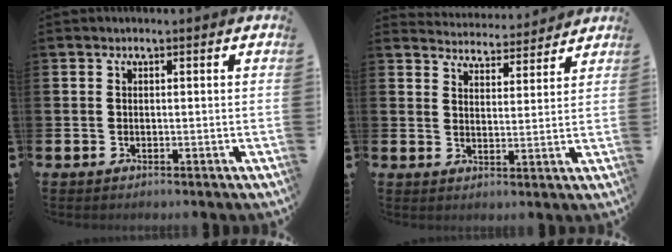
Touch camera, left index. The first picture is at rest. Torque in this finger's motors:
{"motor_torque": [0.02, -0.05, -0.25, -0.07]}